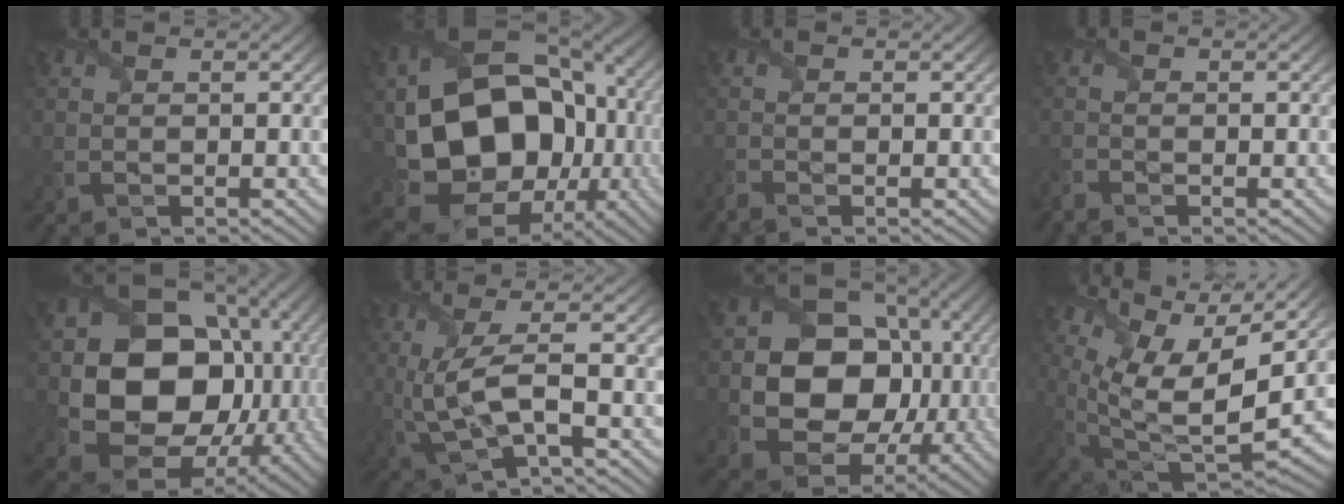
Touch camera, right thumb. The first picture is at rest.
{"total": 20.6, "force": [-1.6, 15.7, 13.2], "torque": [-0.262, -0.049, 0.006]}
{"total": 1.3, "force": [-1.2, 0.1, 0.6], "torque": [-0.016, -0.009, -0.032]}
{"total": 1.4, "force": [-1.3, 0.1, 0.3], "torque": [-0.011, -0.009, -0.035]}
{"total": 19.4, "force": [-0.1, 15.9, 11.1], "torque": [-0.204, -0.062, 0.032]}
{"total": 7.4, "force": [-0.1, 1.7, 7.2], "torque": [-0.157, 0.009, -0.004]}
{"total": 15.6, "force": [0.0, 12.9, 8.9], "torque": [-0.157, -0.029, 0.006]}
{"total": 13.9, "force": [6.3, 5.1, 11.3], "torque": [-0.243, 0.005, 0.122]}